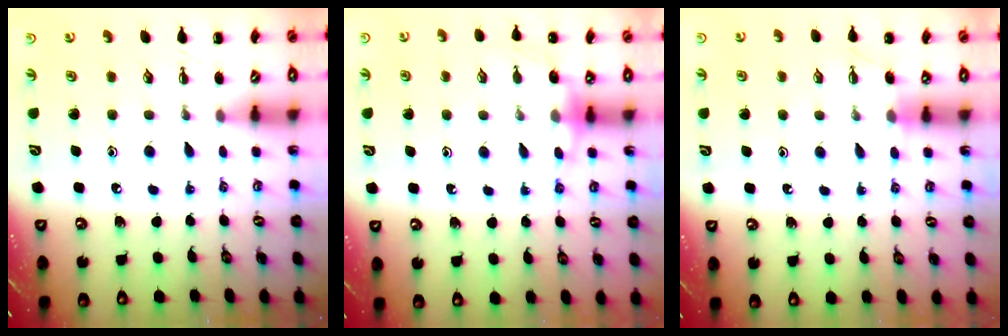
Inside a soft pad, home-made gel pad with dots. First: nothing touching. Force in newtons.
{"total": 7.1, "press": 6.9, "slide": 1.6}
{"total": 4.3, "press": 4.1, "slide": 1.2}